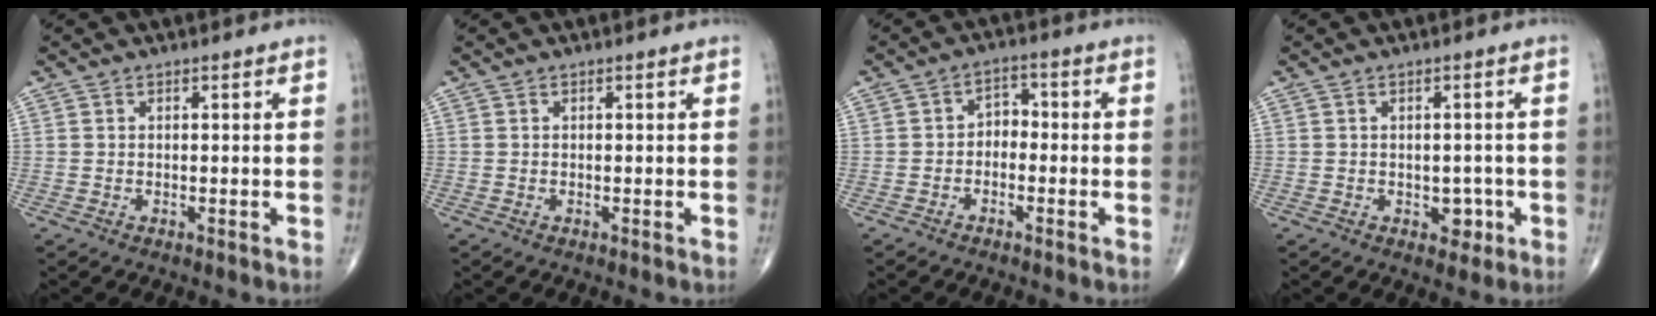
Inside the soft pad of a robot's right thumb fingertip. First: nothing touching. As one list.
[{"total": 0.0}, {"total": 3.4, "force": [-1.2, 2.5, 2.0], "torque": [-0.014, 0.026, -0.033]}, {"total": 3.0, "force": [-0.9, 2.2, 1.8], "torque": [0.001, 0.005, -0.009]}]